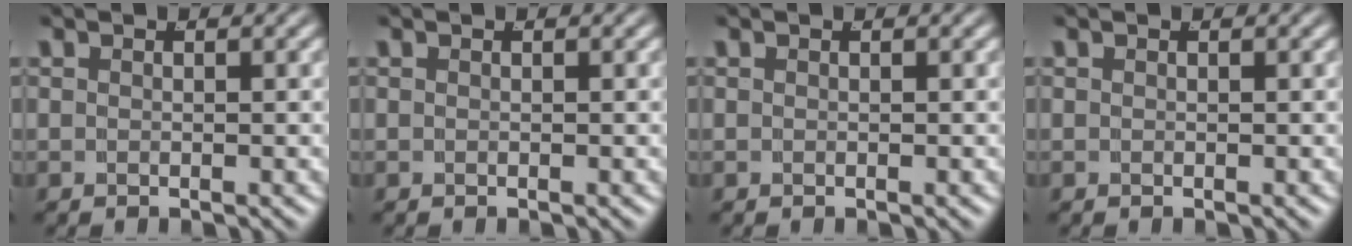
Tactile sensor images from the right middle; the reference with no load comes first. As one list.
[{"total": 1.2, "force": [-0.2, -1.1, -0.3], "torque": [0.015, -0.011, 0.008]}, {"total": 0.0}, {"total": 0.0}]